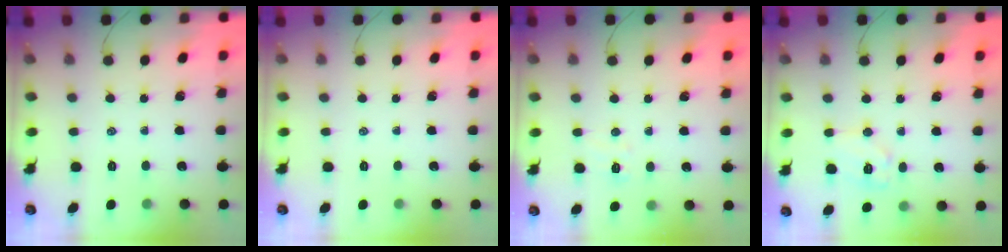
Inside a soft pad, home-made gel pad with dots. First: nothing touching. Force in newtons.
{"total": 0.0}
{"total": 5.1, "press": 4.9, "slide": 1.4}
{"total": 9.4, "press": 9.4, "slide": 0.3}